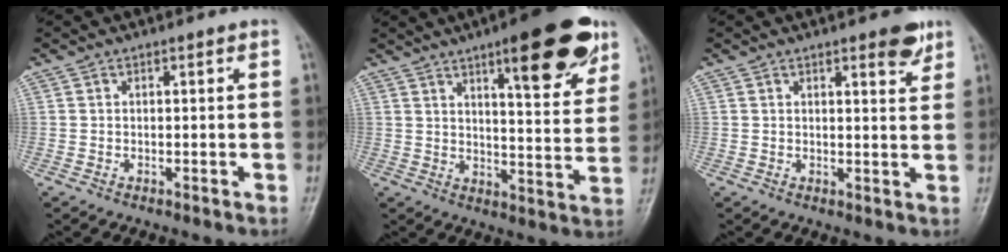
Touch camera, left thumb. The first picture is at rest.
{"total": 17.5, "force": [10.0, 4.8, 13.6], "torque": [-0.147, -0.044, 0.137]}
{"total": 4.5, "force": [2.9, 1.3, 3.2], "torque": [-0.030, -0.016, 0.034]}